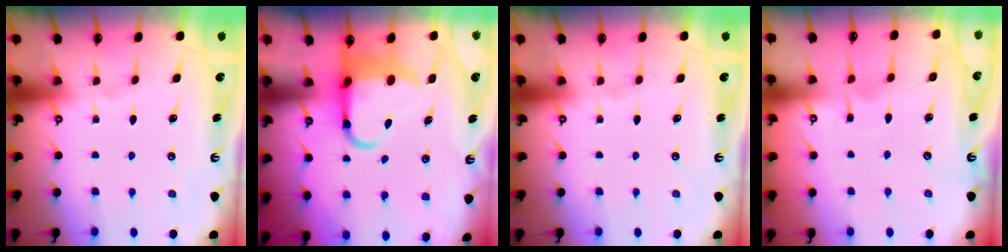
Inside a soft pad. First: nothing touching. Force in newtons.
{"total": 6.5, "press": 6.3, "slide": 1.4}
{"total": 0.0}
{"total": 3.3, "press": 3.3, "slide": 0.3}